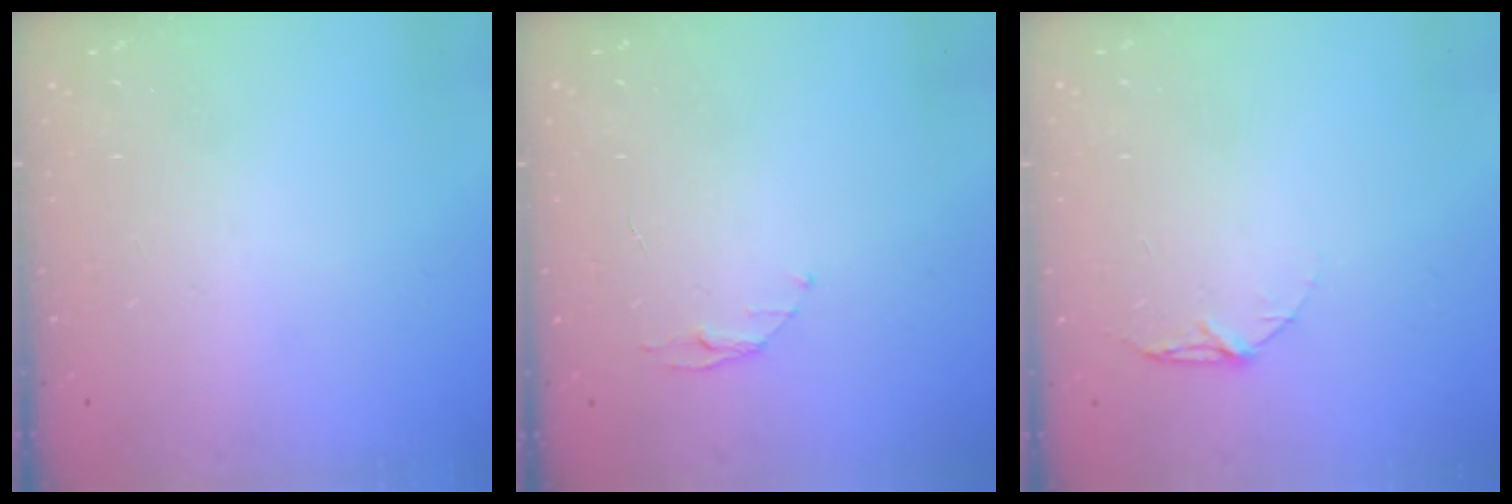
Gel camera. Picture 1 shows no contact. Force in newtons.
{"total": 4.4, "press": 4.4, "slide": 0.5}
{"total": 4.4, "press": 4.4, "slide": 0.5}